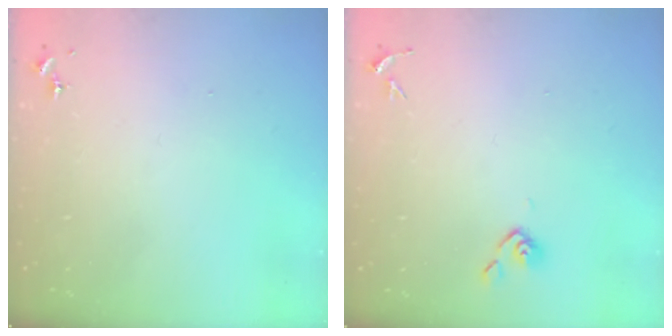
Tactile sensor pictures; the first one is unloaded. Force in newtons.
{"total": 3.8, "press": 3.7, "slide": 0.8}